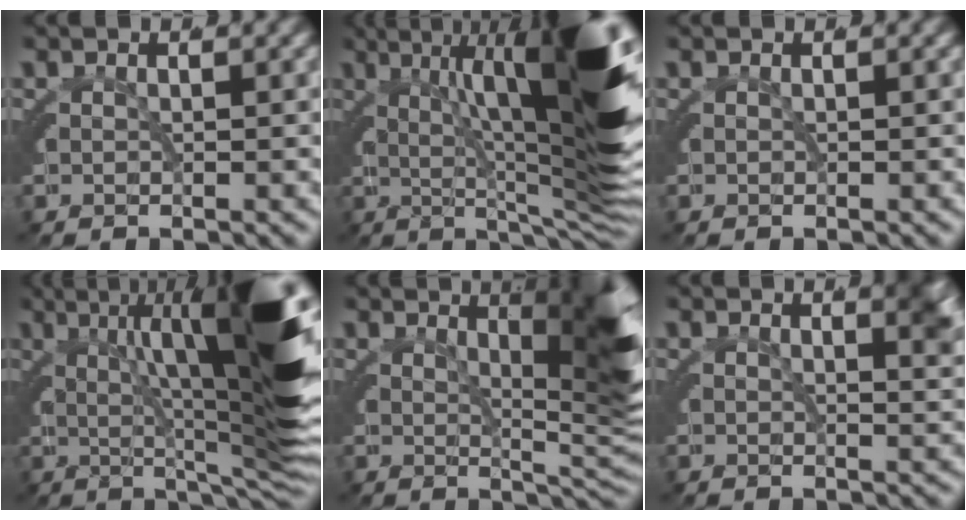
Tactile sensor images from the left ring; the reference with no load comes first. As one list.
[{"total": 20.8, "force": [3.5, 5.6, 19.7], "torque": [-0.232, 0.041, 0.037]}, {"total": 0.0}, {"total": 18.6, "force": [2.8, 4.7, 17.7], "torque": [-0.207, 0.040, 0.026]}, {"total": 10.9, "force": [2.0, 2.6, 10.4], "torque": [-0.090, 0.014, 0.031]}, {"total": 3.0, "force": [1.0, 0.4, 2.8], "torque": [-0.020, -0.002, 0.018]}]